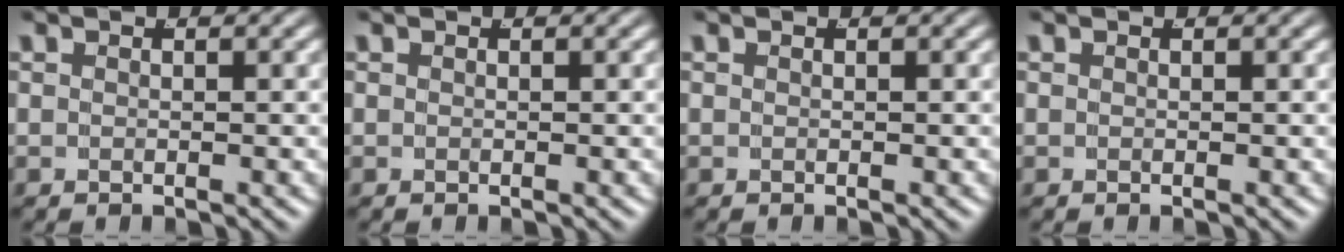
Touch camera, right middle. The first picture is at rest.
{"total": 0.0}
{"total": 0.0}
{"total": 0.0}